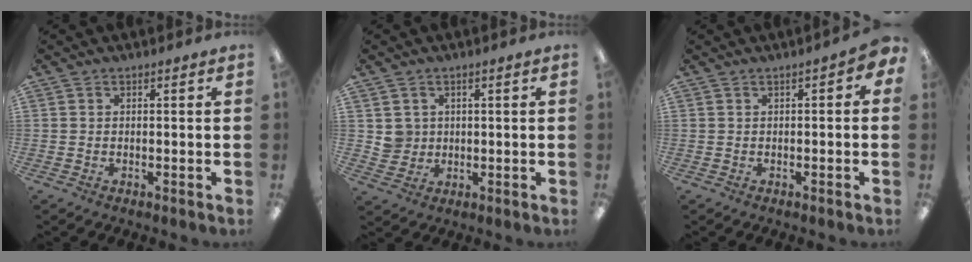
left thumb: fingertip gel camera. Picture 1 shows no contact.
{"total": 4.0, "force": [1.1, 3.9, 0.0], "torque": [0.003, 0.004, 0.019]}
{"total": 1.7, "force": [-0.5, 0.9, 1.4], "torque": [-0.026, 0.006, -0.009]}